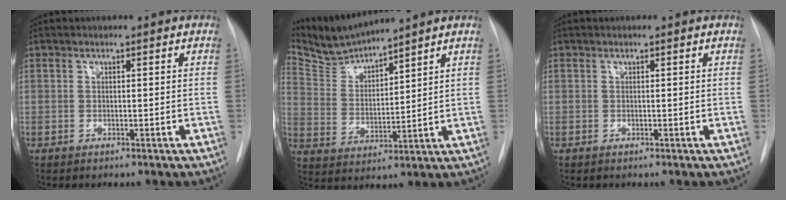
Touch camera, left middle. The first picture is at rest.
{"total": 7.8, "force": [7.7, -0.3, 1.0], "torque": [-0.040, 0.006, 0.168]}
{"total": 0.0}